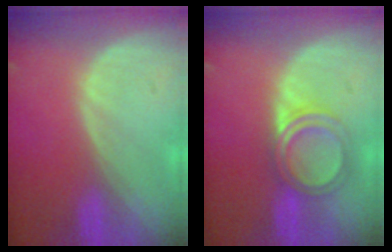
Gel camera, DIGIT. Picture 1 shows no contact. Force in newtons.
{"total": 4.8, "press": 4.6, "slide": 1.4}